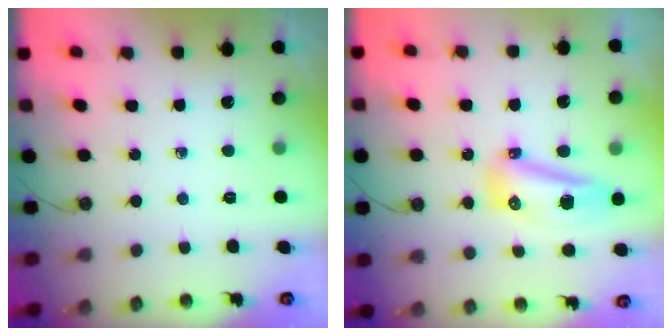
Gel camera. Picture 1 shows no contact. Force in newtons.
{"total": 16.2, "press": 12.7, "slide": 10.1}